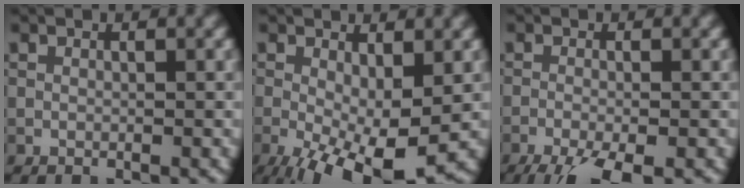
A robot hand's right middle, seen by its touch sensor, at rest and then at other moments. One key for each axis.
{"total": 9.3, "fx": -3.2, "fy": 3.5, "fz": 8.0, "tx": -0.154, "ty": -0.021, "tz": -0.045}
{"total": 5.7, "fx": -3.9, "fy": 1.3, "fz": 3.9, "tx": -0.065, "ty": -0.022, "tz": -0.068}